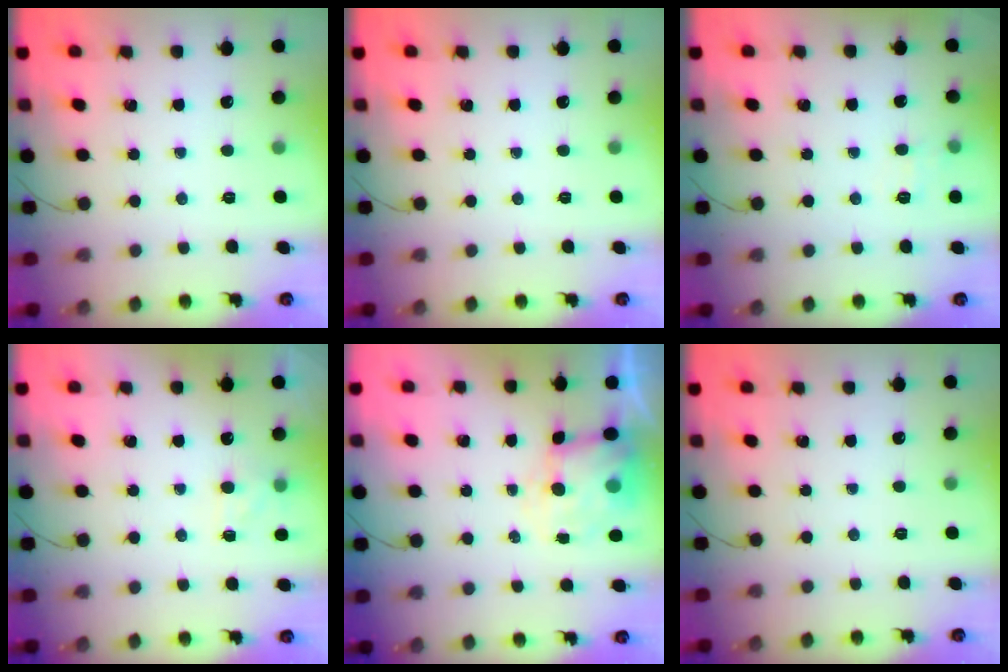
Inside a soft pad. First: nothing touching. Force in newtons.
{"total": 0.0}
{"total": 5.3, "press": 5.1, "slide": 1.5}
{"total": 5.1, "press": 4.9, "slide": 1.5}
{"total": 6.9, "press": 6.8, "slide": 1.4}
{"total": 0.0}